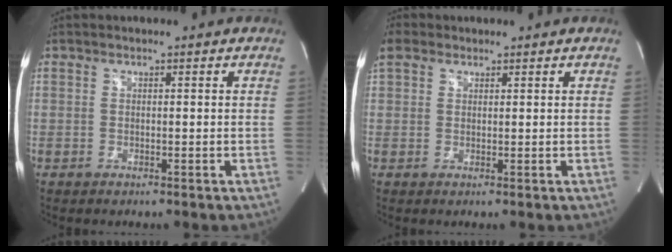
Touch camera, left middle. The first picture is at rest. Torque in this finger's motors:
{"motor_torque": [0.42, -0.29, 1.05, 0.21]}